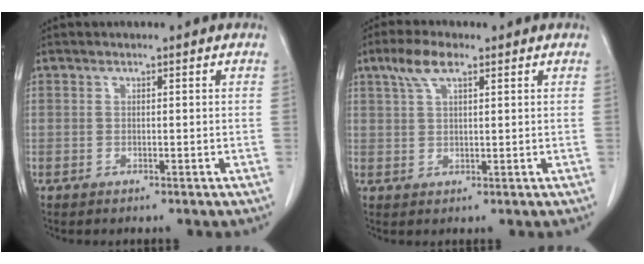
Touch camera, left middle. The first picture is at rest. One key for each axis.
{"total": 4.8, "fx": 2.8, "fy": 1.3, "fz": 3.6, "tx": -0.082, "ty": 0.015, "tz": 0.057}